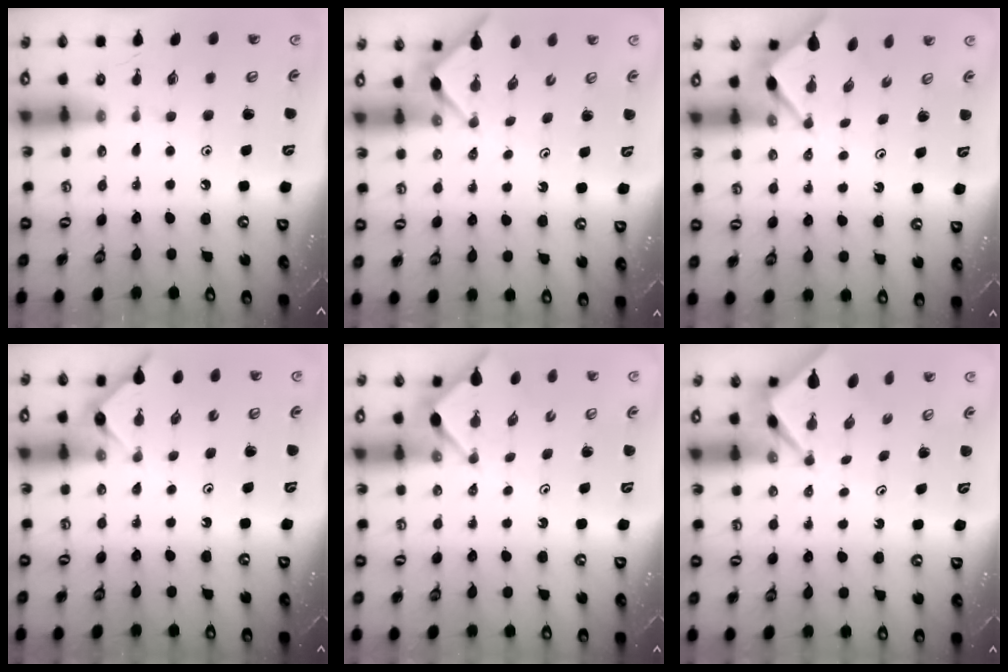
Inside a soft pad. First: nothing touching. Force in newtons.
{"total": 2.7, "press": 2.7, "slide": 0.3}
{"total": 2.9, "press": 2.8, "slide": 0.3}
{"total": 4.0, "press": 4.0, "slide": 0.4}
{"total": 2.9, "press": 2.9, "slide": 0.3}
{"total": 2.7, "press": 2.7, "slide": 0.1}